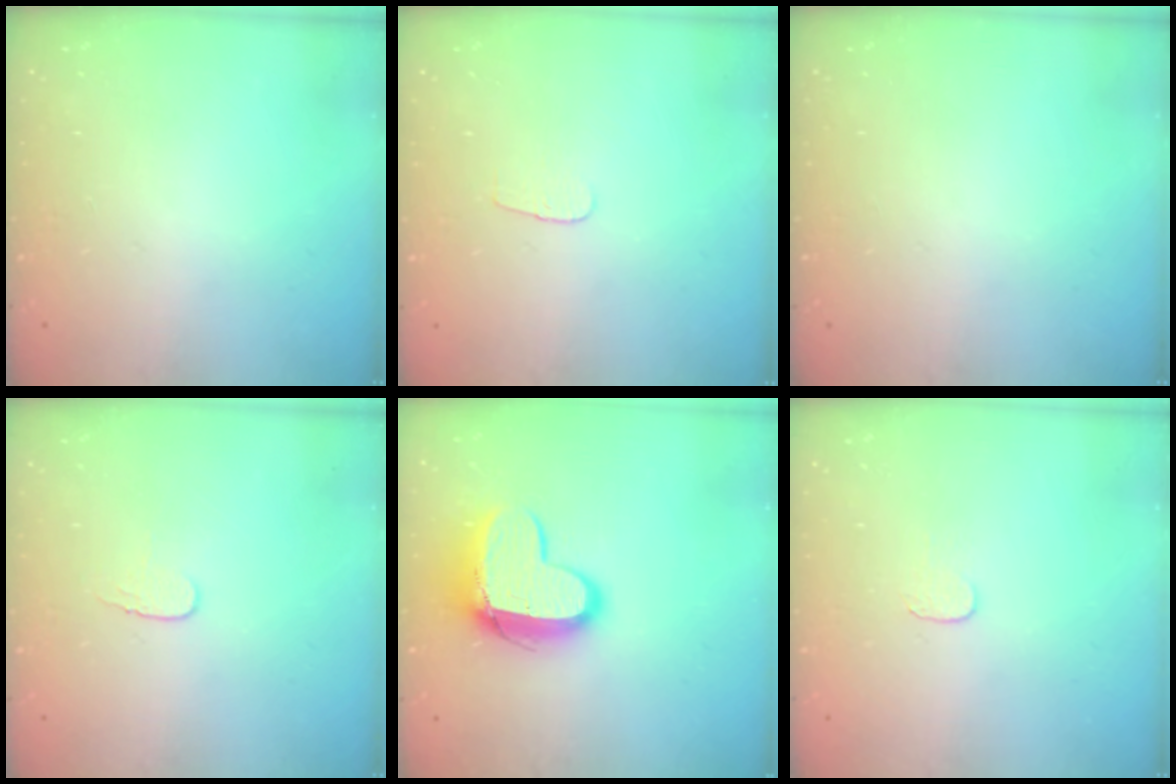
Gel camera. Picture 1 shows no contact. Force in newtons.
{"total": 2.9, "press": 2.8, "slide": 0.3}
{"total": 0.0}
{"total": 3.8, "press": 3.8, "slide": 0.4}
{"total": 13.2, "press": 13.2, "slide": 1.2}
{"total": 3.7, "press": 3.7, "slide": 0.4}